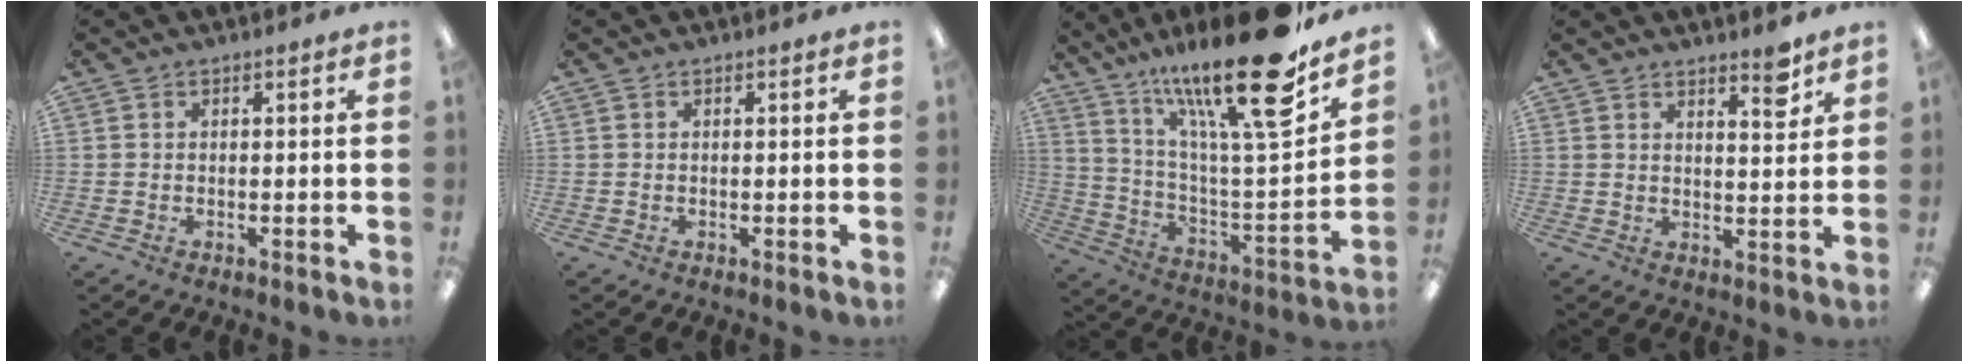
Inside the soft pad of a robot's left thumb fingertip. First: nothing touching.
{"total": 0.0}
{"total": 25.8, "force": [18.6, 4.8, 17.1], "torque": [-0.287, -0.121, 0.298]}
{"total": 4.9, "force": [4.0, 1.0, 2.7], "torque": [-0.022, -0.032, 0.061]}